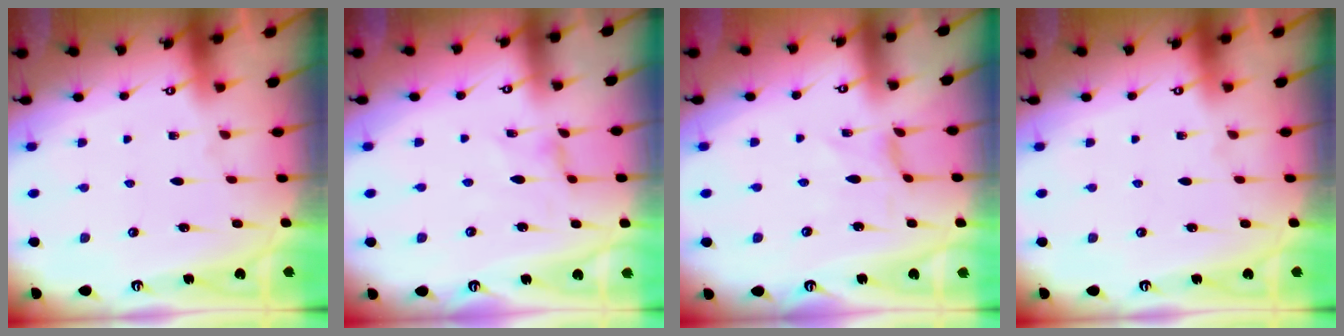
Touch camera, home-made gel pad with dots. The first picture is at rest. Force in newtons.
{"total": 0.6, "press": 0.5, "slide": 0.3}
{"total": 0.0}
{"total": 0.0}